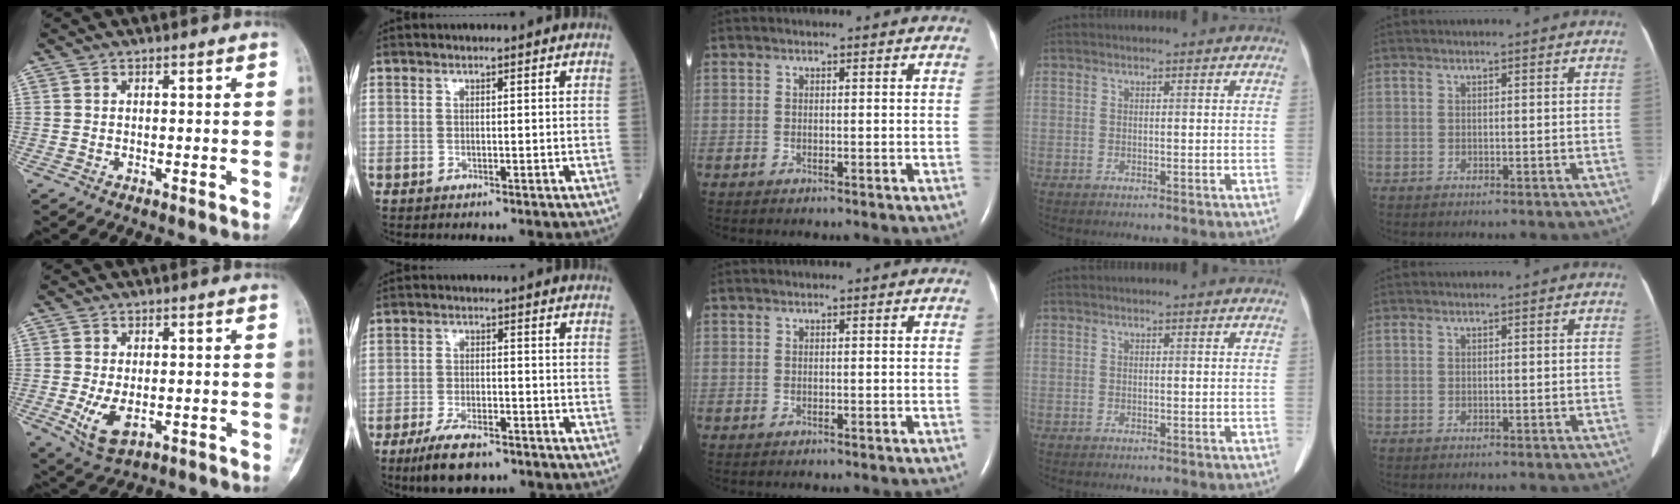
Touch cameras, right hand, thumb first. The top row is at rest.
{"thumb": {"total": 6.5, "force": [-1.6, 3.6, 5.2], "torque": [-0.099, -0.011, -0.019]}, "index": {"total": 7.4, "force": [-5.5, 2.0, 4.6], "torque": [-0.089, -0.012, -0.096]}}